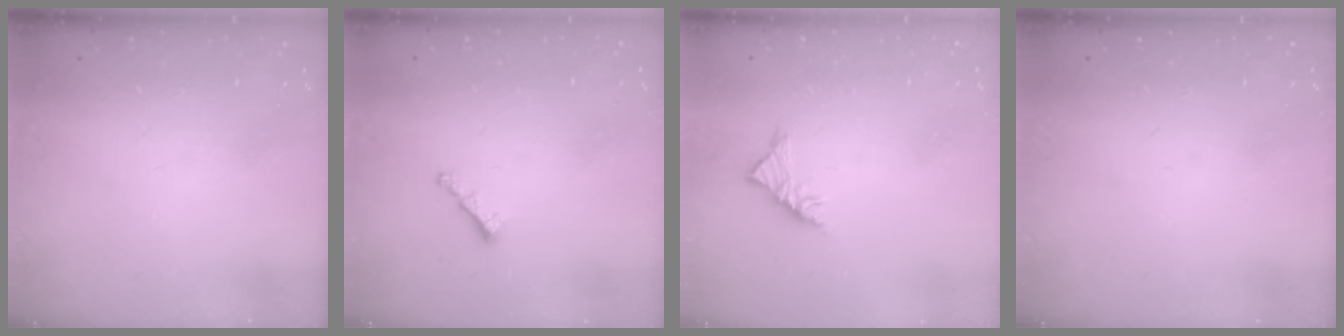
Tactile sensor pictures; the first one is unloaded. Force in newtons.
{"total": 1.6, "press": 1.5, "slide": 0.5}
{"total": 3.5, "press": 3.4, "slide": 1.0}
{"total": 0.0}